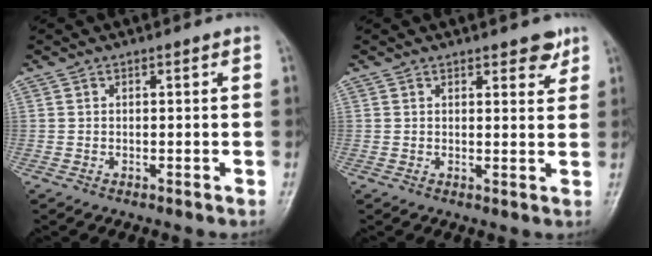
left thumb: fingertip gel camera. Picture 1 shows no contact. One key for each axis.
{"total": 2.8, "fx": 2.0, "fy": 1.1, "fz": 1.6, "tx": -0.008, "ty": -0.011, "tz": 0.025}